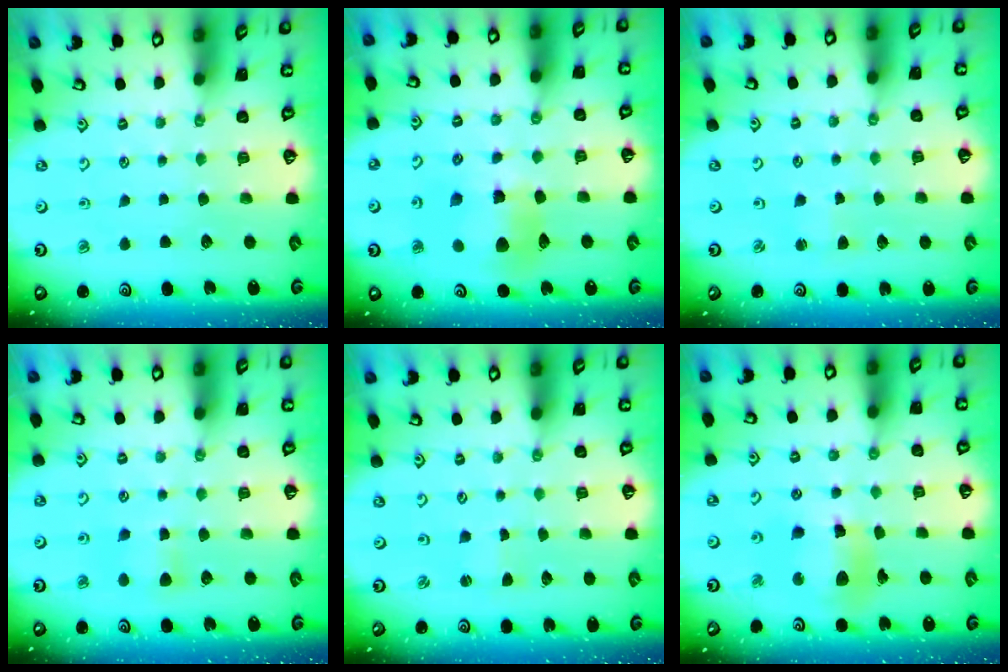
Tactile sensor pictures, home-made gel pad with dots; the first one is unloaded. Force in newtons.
{"total": 11.2, "press": 11.2, "slide": 1.4}
{"total": 1.3, "press": 1.2, "slide": 0.2}
{"total": 5.3, "press": 5.2, "slide": 0.8}
{"total": 1.1, "press": 1.1, "slide": 0.2}
{"total": 11.5, "press": 11.4, "slide": 1.2}